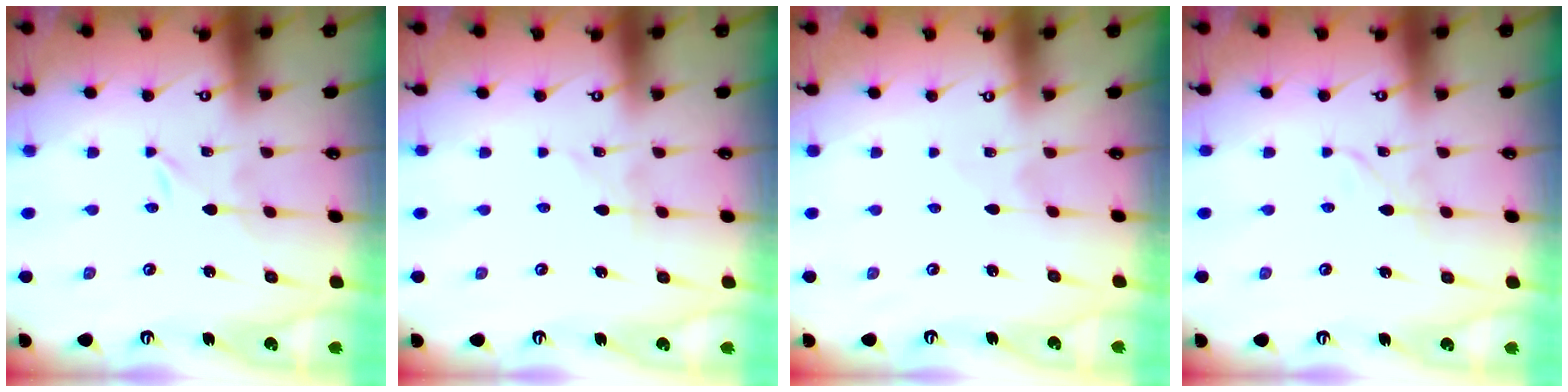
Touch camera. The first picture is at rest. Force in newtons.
{"total": 2.3, "press": 2.3, "slide": 0.3}
{"total": 1.6, "press": 1.6, "slide": 0.2}
{"total": 2.1, "press": 2.1, "slide": 0.2}